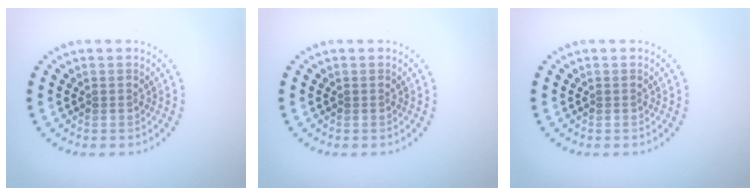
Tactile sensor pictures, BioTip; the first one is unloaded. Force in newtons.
{"total": 0.0}
{"total": 0.0}